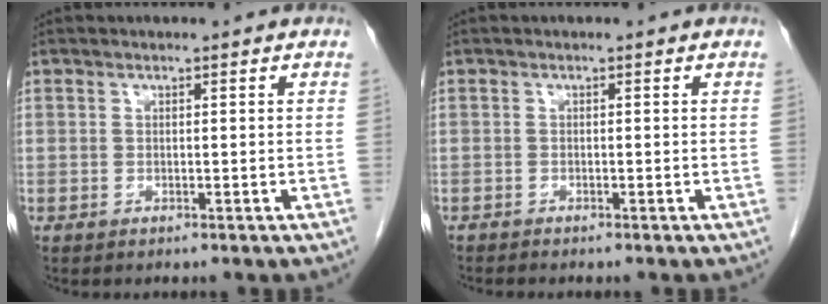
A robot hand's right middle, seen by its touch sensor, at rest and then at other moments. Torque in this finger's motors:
{"motor_torque": [-0.04, -0.01, 0.00, 0.01]}